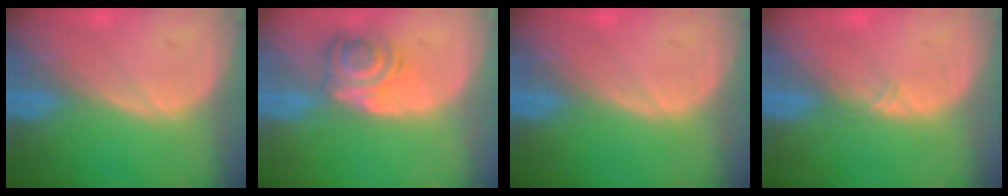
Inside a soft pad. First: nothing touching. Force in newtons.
{"total": 5.6, "press": 5.2, "slide": 2.2}
{"total": 0.0}
{"total": 0.8, "press": 0.7, "slide": 0.4}